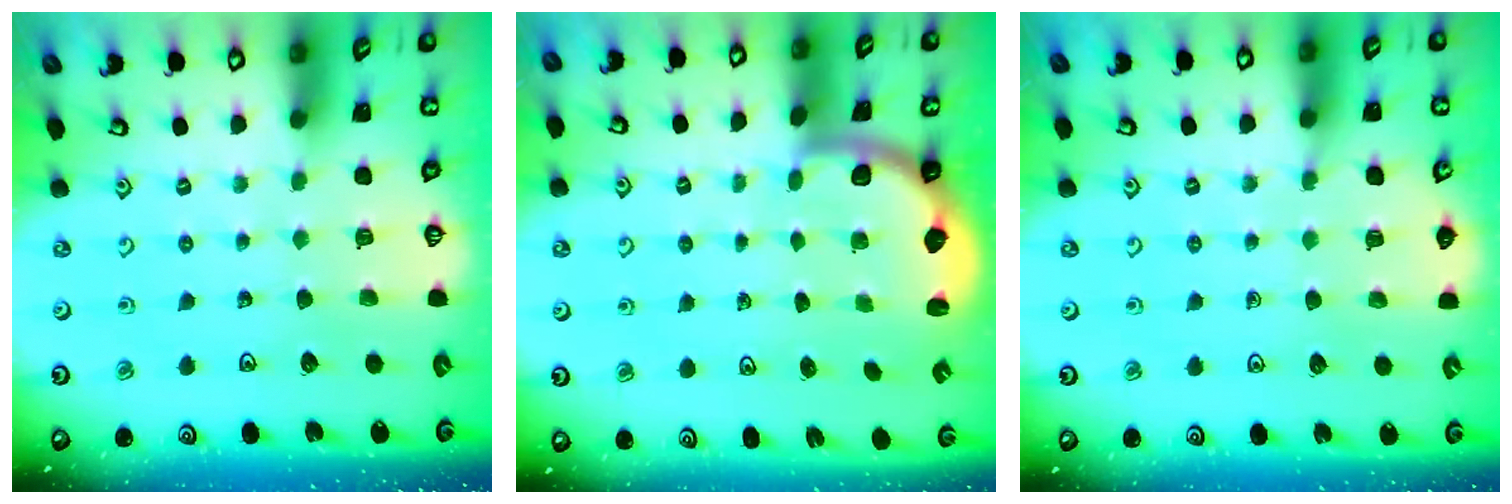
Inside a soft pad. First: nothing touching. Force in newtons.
{"total": 2.2, "press": 2.0, "slide": 1.1}
{"total": 5.6, "press": 5.3, "slide": 1.9}